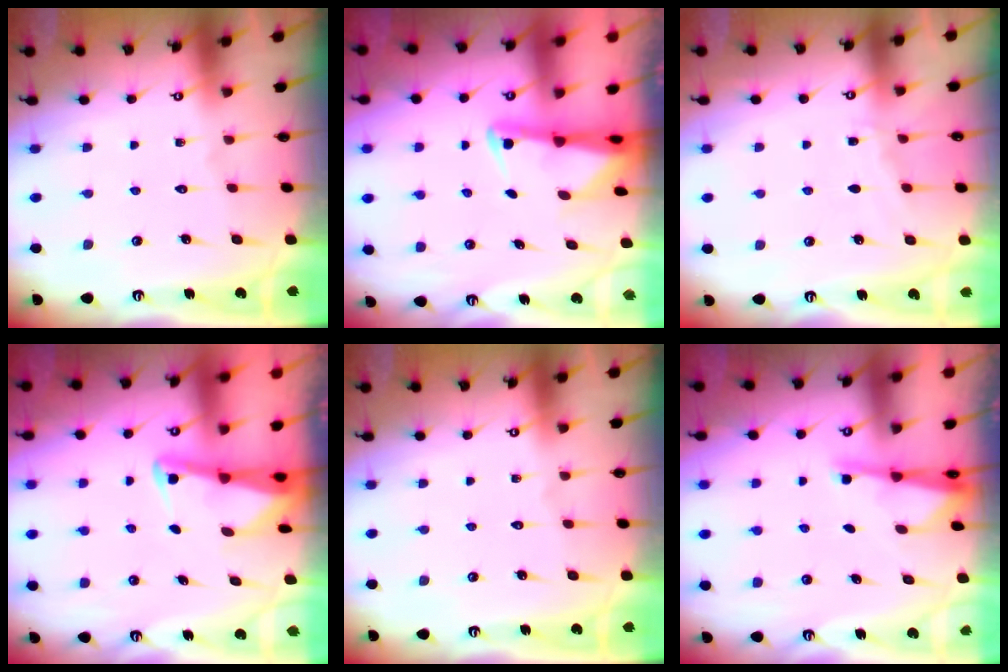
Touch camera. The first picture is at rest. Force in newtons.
{"total": 2.1, "press": 2.1, "slide": 0.5}
{"total": 2.9, "press": 2.9, "slide": 0.3}
{"total": 2.3, "press": 2.3, "slide": 0.3}
{"total": 0.0}
{"total": 2.7, "press": 2.7, "slide": 0.5}